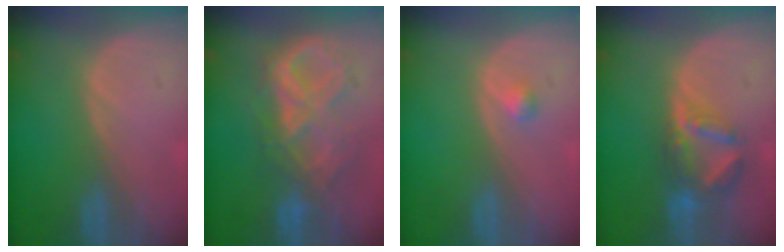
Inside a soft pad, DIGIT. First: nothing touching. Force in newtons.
{"total": 10.2, "press": 8.7, "slide": 5.3}
{"total": 1.1, "press": 1.1, "slide": 0.1}
{"total": 7.2, "press": 6.3, "slide": 3.4}